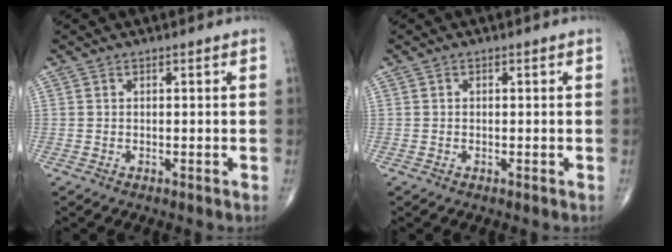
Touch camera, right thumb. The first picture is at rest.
{"total": 0.0}